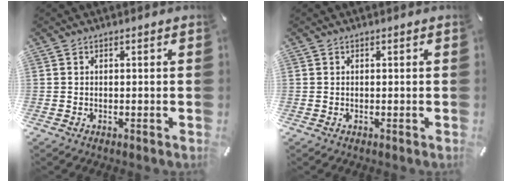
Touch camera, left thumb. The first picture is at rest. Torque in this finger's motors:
{"motor_torque": [-0.12, -0.12, -0.02, 0.02, 0.00]}